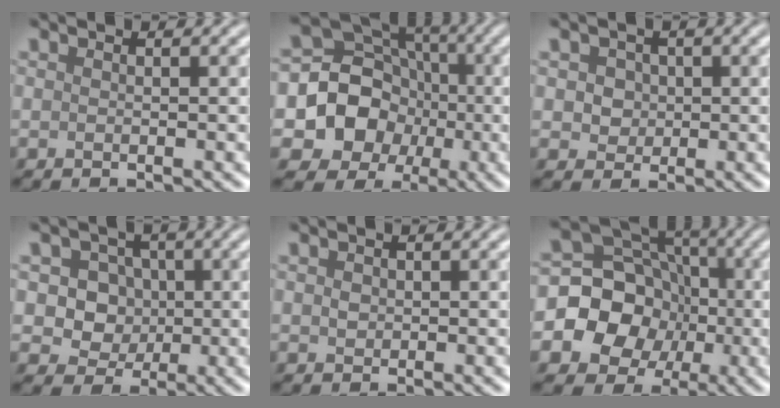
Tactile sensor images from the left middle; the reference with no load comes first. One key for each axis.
{"total": 11.5, "fx": -1.1, "fy": 10.5, "fz": 4.5, "tx": -0.087, "ty": 0.032, "tz": -0.041}
{"total": 3.5, "fx": 1.2, "fy": 2.9, "fz": 1.5, "tx": -0.013, "ty": 0.021, "tz": 0.005}
{"total": 7.1, "fx": 1.8, "fy": 6.3, "fz": 2.9, "tx": -0.044, "ty": 0.030, "tz": 0.017}
{"total": 0.7, "fx": 0.2, "fy": 0.6, "fz": 0.2, "tx": -0.004, "ty": 0.001, "tz": 0.001}
{"total": 10.6, "fx": -1.2, "fy": 9.4, "fz": 4.7, "tx": -0.072, "ty": 0.010, "tz": -0.051}